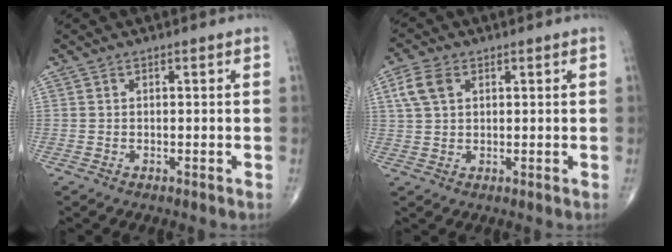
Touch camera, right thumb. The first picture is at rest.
{"total": 5.4, "force": [2.0, 3.4, 3.7], "torque": [-0.079, 0.008, 0.042]}